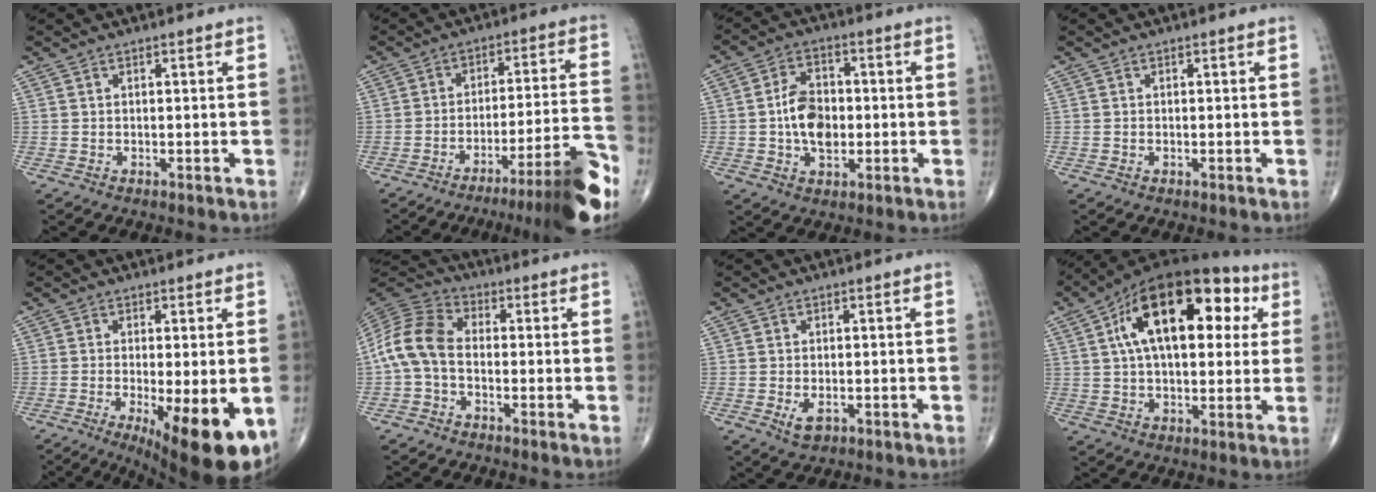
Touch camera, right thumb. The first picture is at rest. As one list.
[{"total": 16.2, "force": [-10.4, 1.7, 12.3], "torque": [-0.141, 0.069, -0.149]}, {"total": 9.0, "force": [-0.7, 6.0, 6.8], "torque": [-0.102, 0.011, -0.017]}, {"total": 0.0}, {"total": 14.4, "force": [-5.1, 4.0, 12.8], "torque": [-0.159, -0.021, -0.067]}, {"total": 9.8, "force": [-1.4, 6.3, 7.4], "torque": [-0.149, 0.030, -0.043]}, {"total": 2.9, "force": [-1.0, 1.6, 2.2], "torque": [-0.035, -0.001, -0.012]}, {"total": 23.1, "force": [6.8, 12.0, 18.5], "torque": [-0.278, 0.026, 0.099]}]